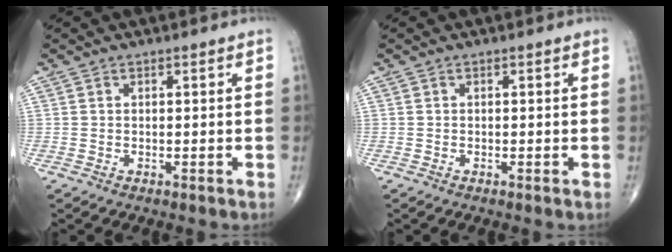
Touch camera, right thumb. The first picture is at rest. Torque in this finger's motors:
{"motor_torque": [-0.18, 0.04, -0.09, -0.05, -0.02]}